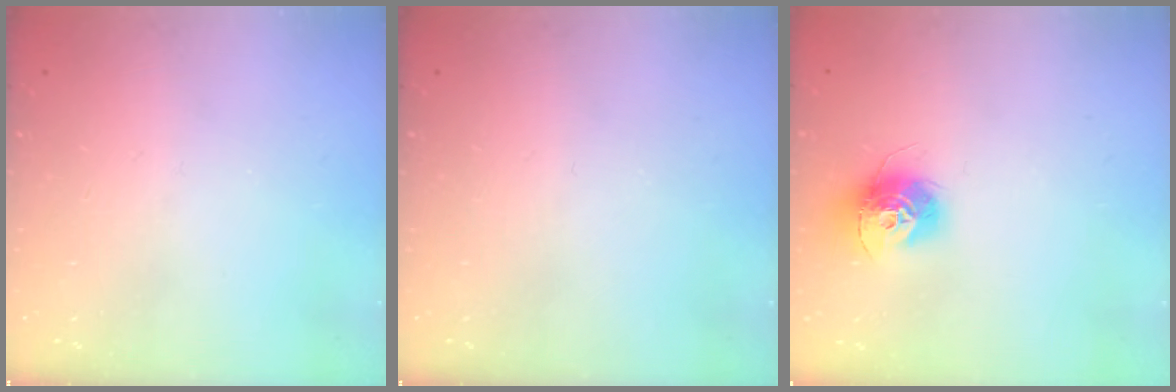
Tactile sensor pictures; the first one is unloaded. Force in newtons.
{"total": 0.0}
{"total": 12.1, "press": 12.1, "slide": 0.8}